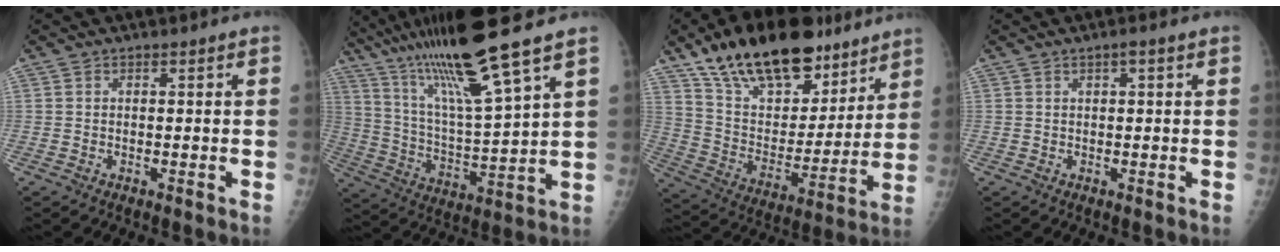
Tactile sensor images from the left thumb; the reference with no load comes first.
{"total": 18.4, "force": [13.1, 0.1, 12.9], "torque": [-0.222, -0.057, 0.242]}
{"total": 26.5, "force": [18.2, 12.4, 14.8], "torque": [-0.211, -0.053, 0.304]}
{"total": 0.9, "force": [0.5, 0.4, 0.7], "torque": [-0.007, 0.002, 0.004]}